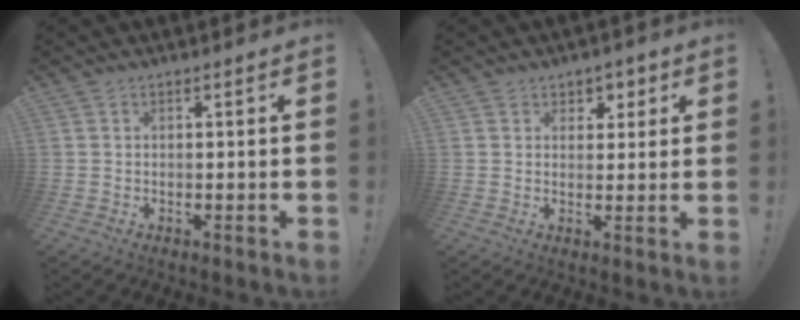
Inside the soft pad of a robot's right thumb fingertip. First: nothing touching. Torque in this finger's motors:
{"motor_torque": [-0.01, 0.00, 0.20, 0.20, 0.05]}